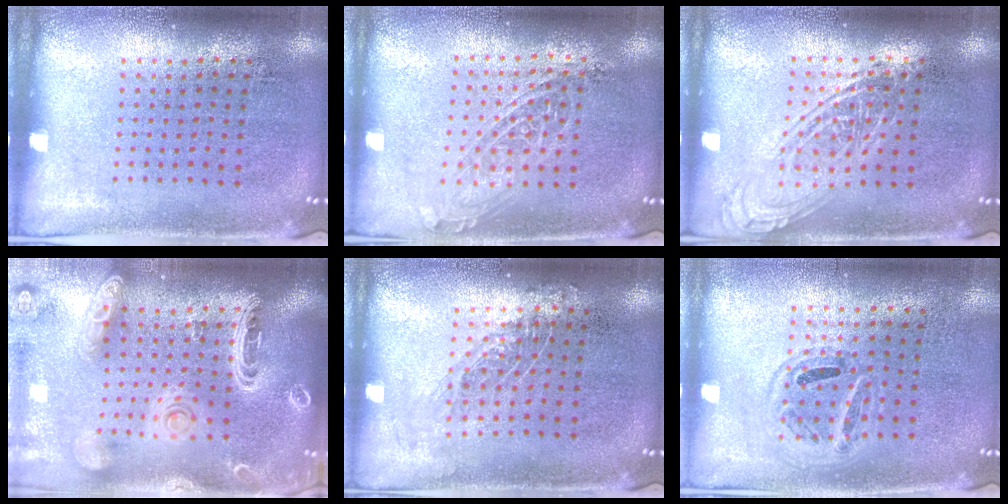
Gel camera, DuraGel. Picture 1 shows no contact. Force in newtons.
{"total": 1.5, "press": 1.3, "slide": 0.6}
{"total": 1.5, "press": 1.5, "slide": 0.1}
{"total": 2.8, "press": 2.5, "slide": 1.4}
{"total": 0.8, "press": 0.8, "slide": 0.2}
{"total": 0.9, "press": 0.9, "slide": 0.1}